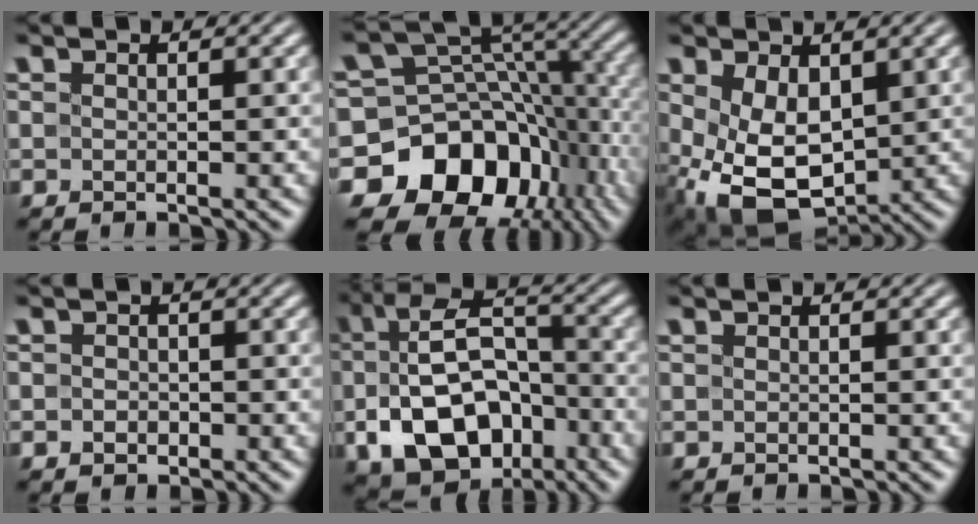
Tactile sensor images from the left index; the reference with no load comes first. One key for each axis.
{"total": 13.8, "fx": -6.3, "fy": 10.1, "fz": 6.8, "tx": -0.127, "ty": 0.002, "tz": -0.115}
{"total": 8.3, "fx": -0.4, "fy": 5.5, "fz": 6.2, "tx": -0.141, "ty": -0.027, "tz": 0.006}
{"total": 1.1, "fx": -0.3, "fy": 0.9, "fz": 0.4, "tx": -0.003, "ty": -0.002, "tz": -0.008}
{"total": 11.8, "fx": -3.7, "fy": 7.5, "fz": 8.4, "tx": -0.167, "ty": -0.009, "tz": -0.059}
{"total": 0.0}